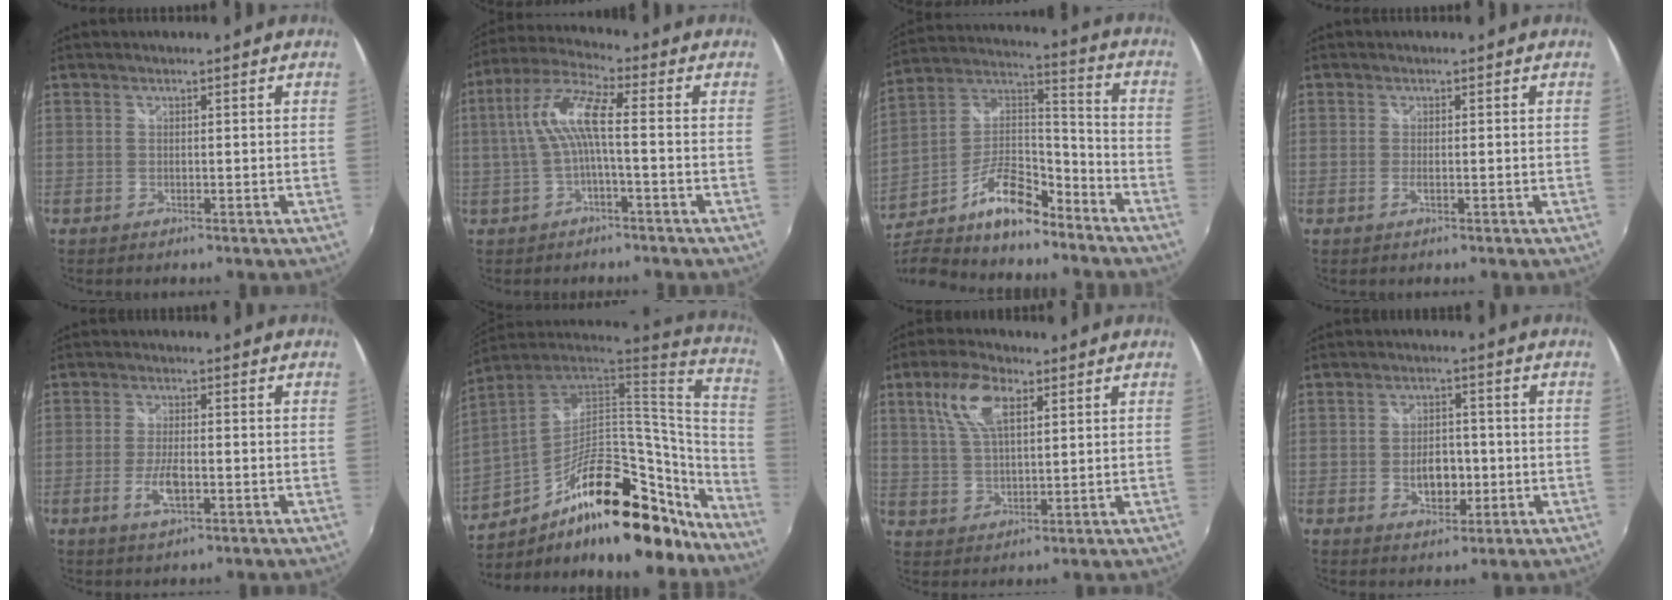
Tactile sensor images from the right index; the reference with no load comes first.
{"total": 8.5, "force": [-0.5, 1.4, 8.3], "torque": [-0.180, 0.016, -0.007]}
{"total": 20.6, "force": [-12.1, 7.6, 14.9], "torque": [-0.296, -0.011, -0.213]}
{"total": 1.2, "force": [-0.4, 0.0, 1.2], "torque": [-0.022, -0.002, -0.006]}
{"total": 5.0, "force": [-1.7, 1.4, 4.5], "torque": [-0.097, -0.007, -0.032]}
{"total": 31.5, "force": [-19.0, 12.8, 21.6], "torque": [-0.332, 0.013, -0.274]}
{"total": 9.3, "force": [4.1, 4.0, 7.3], "torque": [-0.146, 0.016, 0.081]}
{"total": 6.1, "force": [-1.2, 3.9, 4.5], "torque": [-0.080, 0.001, -0.016]}